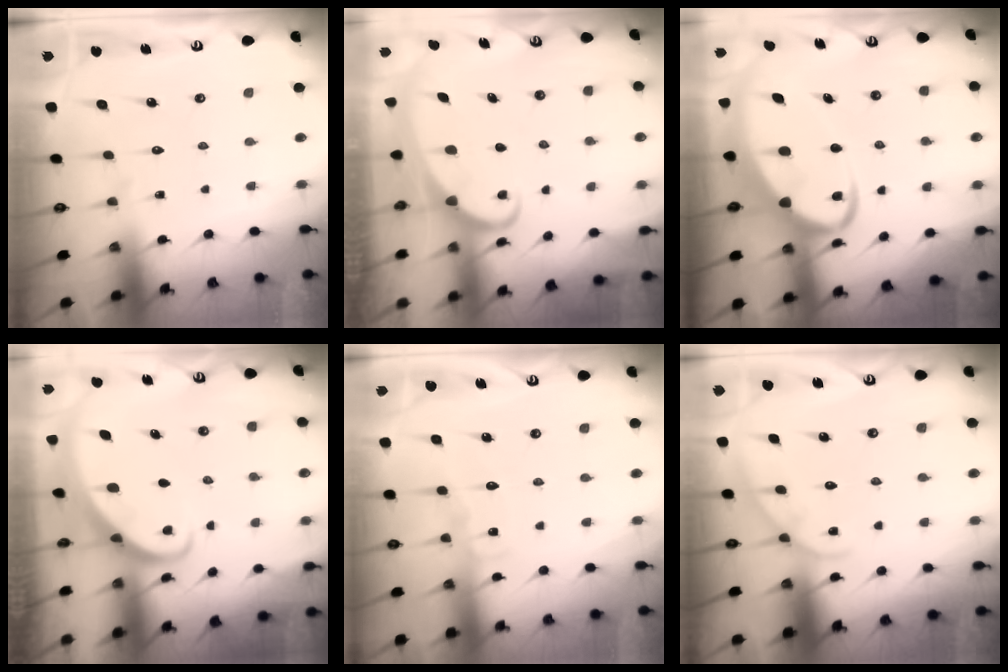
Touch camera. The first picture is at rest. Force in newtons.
{"total": 2.0, "press": 2.0, "slide": 0.2}
{"total": 8.4, "press": 8.3, "slide": 0.8}
{"total": 2.6, "press": 2.6, "slide": 0.3}
{"total": 5.5, "press": 5.5, "slide": 0.4}
{"total": 3.1, "press": 3.1, "slide": 0.3}